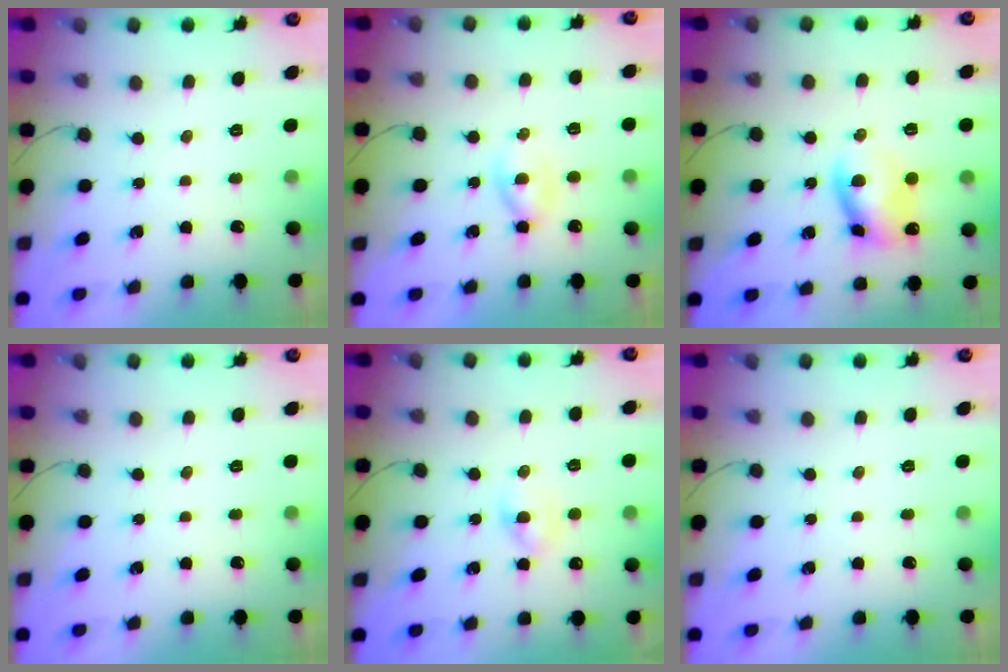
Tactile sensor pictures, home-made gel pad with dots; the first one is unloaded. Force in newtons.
{"total": 2.7, "press": 2.5, "slide": 1.1}
{"total": 9.4, "press": 9.4, "slide": 0.8}
{"total": 0.0}
{"total": 3.3, "press": 3.1, "slide": 1.3}
{"total": 0.0}